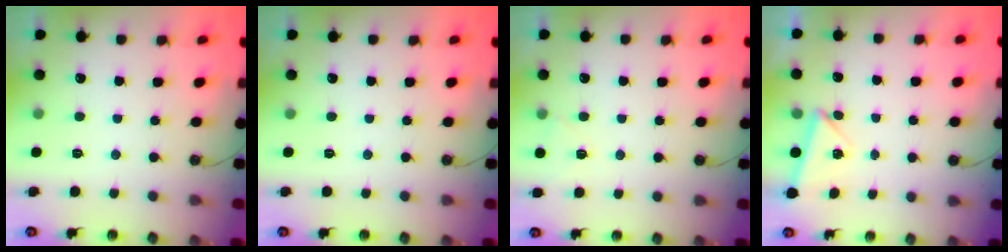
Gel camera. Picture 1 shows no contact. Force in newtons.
{"total": 0.0}
{"total": 4.0, "press": 3.9, "slide": 0.7}
{"total": 2.3, "press": 2.1, "slide": 1.0}